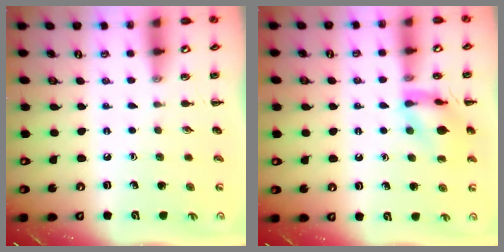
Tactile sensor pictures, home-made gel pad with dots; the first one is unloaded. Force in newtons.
{"total": 12.8, "press": 12.7, "slide": 1.2}